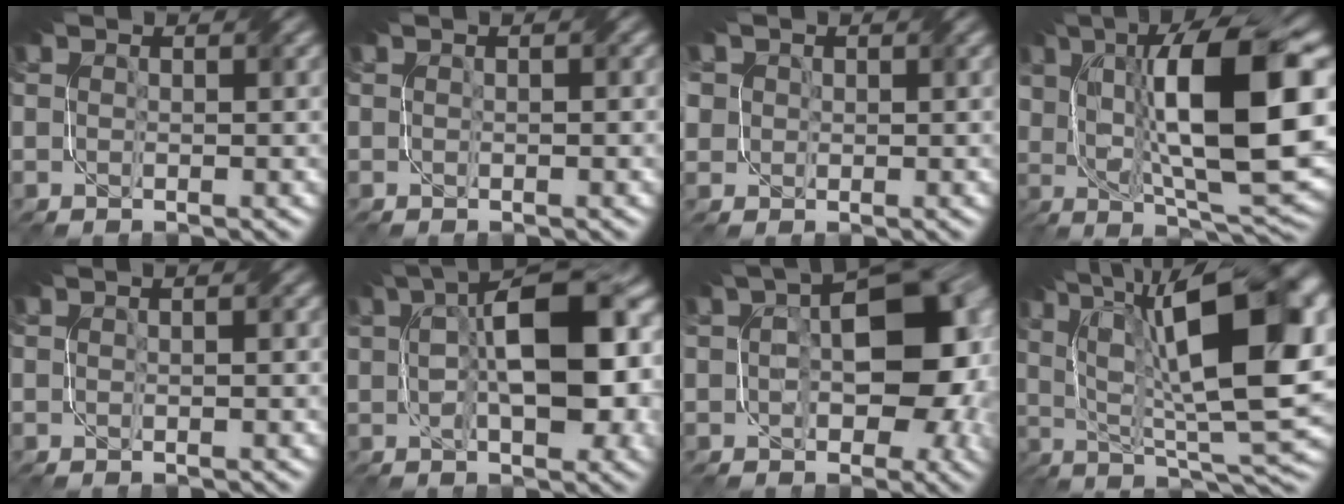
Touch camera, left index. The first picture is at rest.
{"total": 1.1, "force": [0.1, 0.4, 1.1], "torque": [-0.016, -0.003, -0.004]}
{"total": 4.3, "force": [1.1, 3.6, 2.1], "torque": [-0.068, 0.024, 0.023]}
{"total": 14.2, "force": [2.6, 4.3, 13.2], "torque": [-0.211, -0.004, 0.045]}
{"total": 1.7, "force": [0.4, 0.7, 1.5], "torque": [-0.014, -0.004, -0.006]}
{"total": 10.2, "force": [1.7, 4.2, 9.1], "torque": [-0.144, 0.009, 0.027]}
{"total": 13.0, "force": [0.3, 7.6, 10.5], "torque": [-0.113, 0.022, 0.002]}
{"total": 16.2, "force": [3.6, 5.2, 14.9], "torque": [-0.246, 0.009, 0.054]}